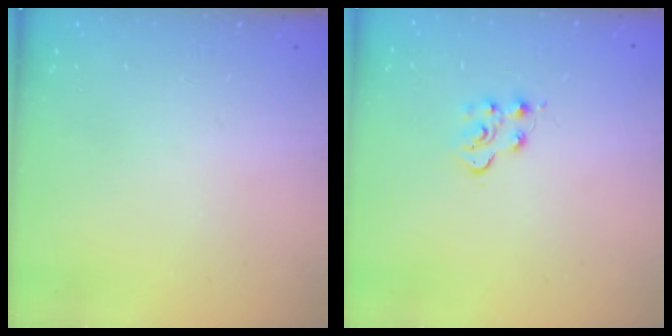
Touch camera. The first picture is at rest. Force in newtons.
{"total": 5.1, "press": 5.1, "slide": 0.6}